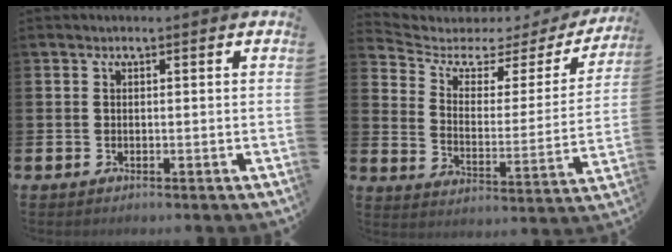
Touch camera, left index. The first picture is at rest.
{"total": 4.6, "force": [3.5, 2.4, 1.7], "torque": [-0.063, -0.027, 0.047]}